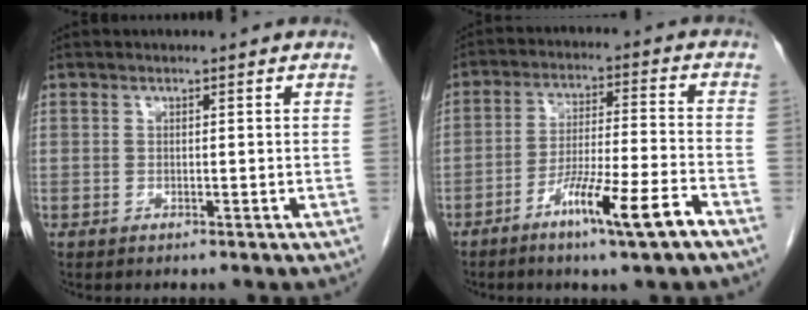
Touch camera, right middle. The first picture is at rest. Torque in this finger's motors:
{"motor_torque": [1.33, -0.81, 0.47, 0.12]}